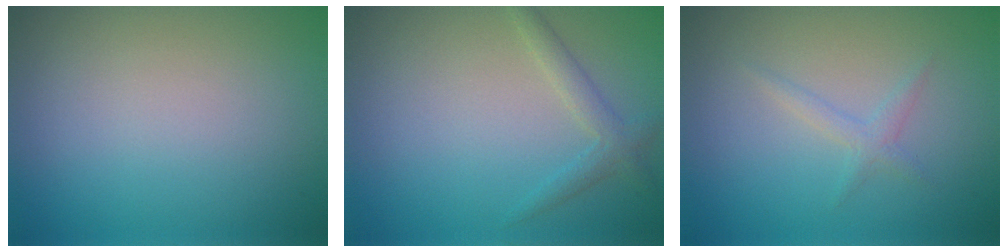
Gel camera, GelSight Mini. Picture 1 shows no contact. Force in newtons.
{"total": 1.9, "press": 1.9, "slide": 0.2}
{"total": 1.2, "press": 1.2, "slide": 0.0}